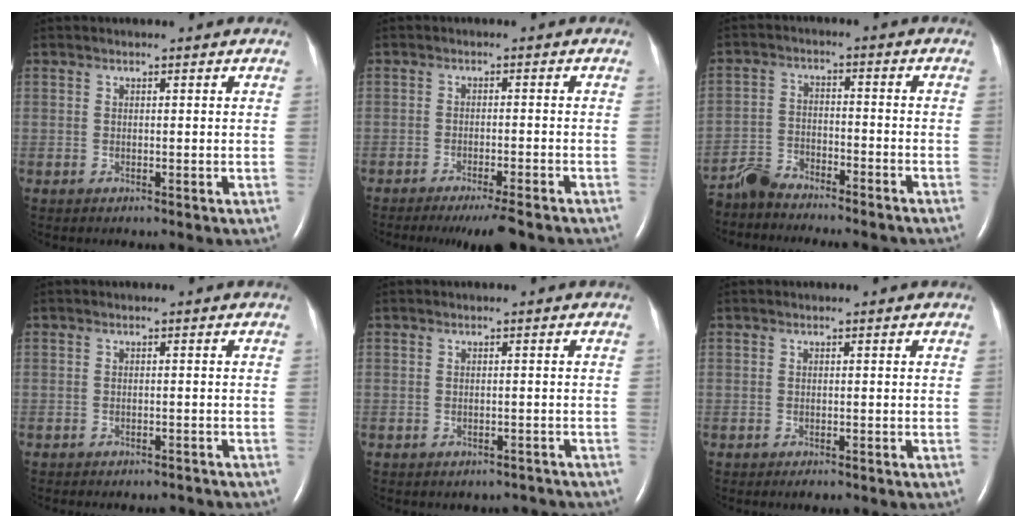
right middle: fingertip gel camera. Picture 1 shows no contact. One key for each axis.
{"total": 7.4, "fx": -6.0, "fy": 0.3, "fz": 4.3, "tx": -0.048, "ty": -0.014, "tz": -0.089}
{"total": 10.5, "fx": -9.8, "fy": 1.8, "fz": 3.1, "tx": -0.052, "ty": 0.005, "tz": -0.154}
{"total": 4.0, "fx": -3.7, "fy": 1.1, "fz": 1.0, "tx": -0.008, "ty": -0.003, "tz": -0.043}
{"total": 2.8, "fx": -2.4, "fy": 1.4, "fz": 0.3, "tx": -0.002, "ty": 0.008, "tz": -0.028}
{"total": 0.8, "fx": -0.6, "fy": 0.2, "fz": 0.5, "tx": -0.008, "ty": -0.003, "tz": -0.006}